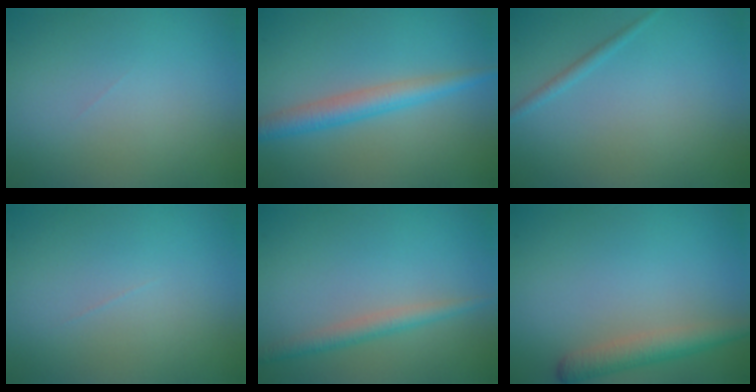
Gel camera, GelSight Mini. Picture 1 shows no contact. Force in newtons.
{"total": 3.4, "press": 3.4, "slide": 0.1}
{"total": 0.9, "press": 0.9, "slide": 0.2}
{"total": 0.0}
{"total": 2.1, "press": 2.1, "slide": 0.0}
{"total": 2.9, "press": 2.9, "slide": 0.2}